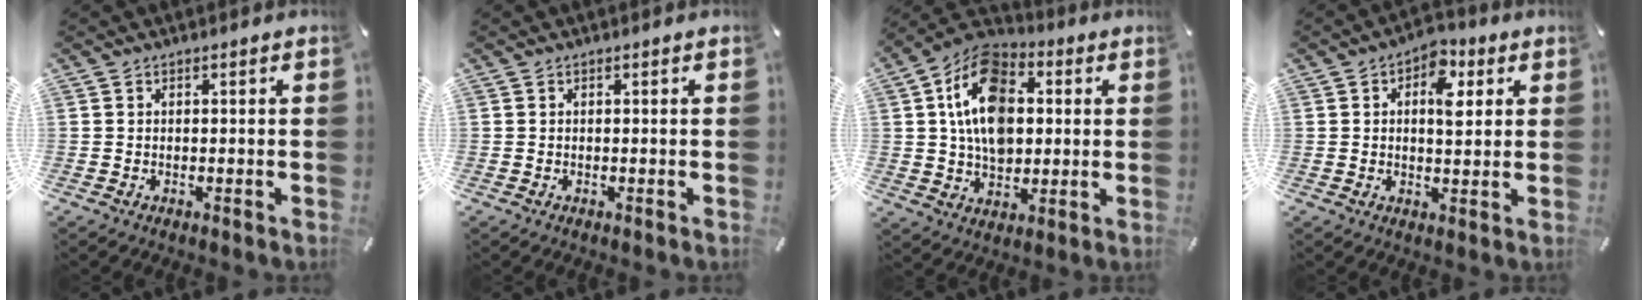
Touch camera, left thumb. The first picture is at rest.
{"total": 0.0}
{"total": 16.2, "force": [2.6, 11.8, 10.8], "torque": [-0.195, 0.007, 0.044]}
{"total": 8.1, "force": [2.3, 4.9, 6.1], "torque": [-0.060, -0.011, 0.029]}